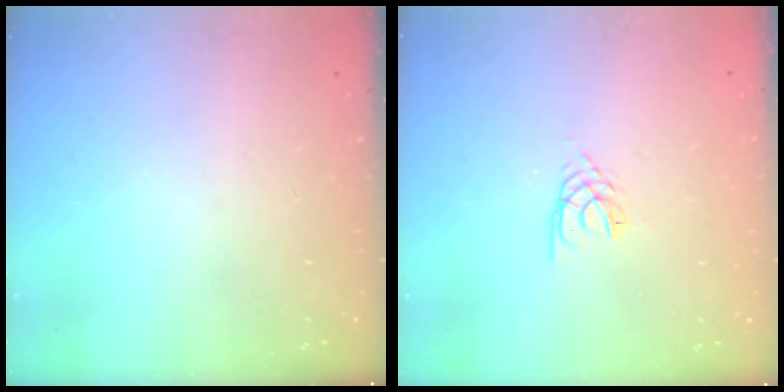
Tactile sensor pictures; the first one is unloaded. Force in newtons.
{"total": 3.5, "press": 3.4, "slide": 0.5}